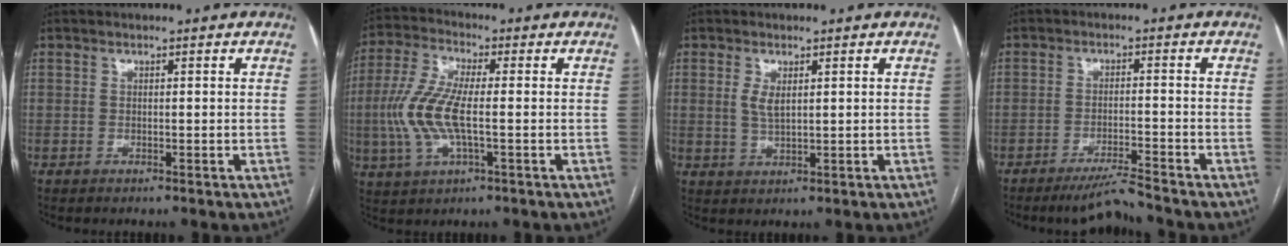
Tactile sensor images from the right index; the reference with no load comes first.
{"total": 10.2, "force": [-1.1, 2.8, 9.7], "torque": [-0.228, 0.003, -0.023]}
{"total": 2.7, "force": [0.9, 1.0, 2.4], "torque": [-0.049, -0.004, 0.021]}
{"total": 4.9, "force": [-4.4, -0.5, 2.0], "torque": [-0.034, -0.016, -0.079]}